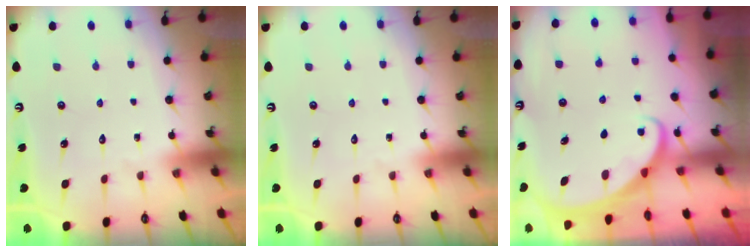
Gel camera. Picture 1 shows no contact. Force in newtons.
{"total": 0.0}
{"total": 1.8, "press": 1.8, "slide": 0.1}